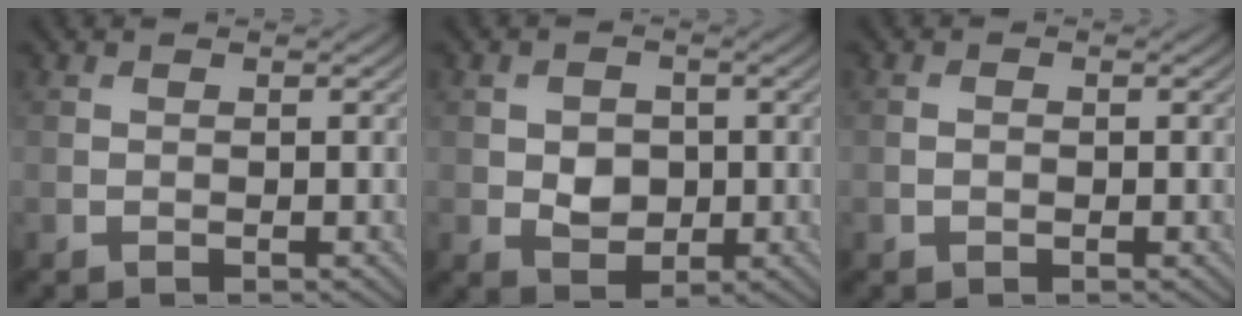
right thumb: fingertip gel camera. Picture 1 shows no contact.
{"total": 3.6, "force": [-0.2, 3.0, 2.1], "torque": [-0.040, -0.005, -0.007]}
{"total": 0.8, "force": [-0.2, 0.6, 0.5], "torque": [-0.009, -0.002, -0.004]}